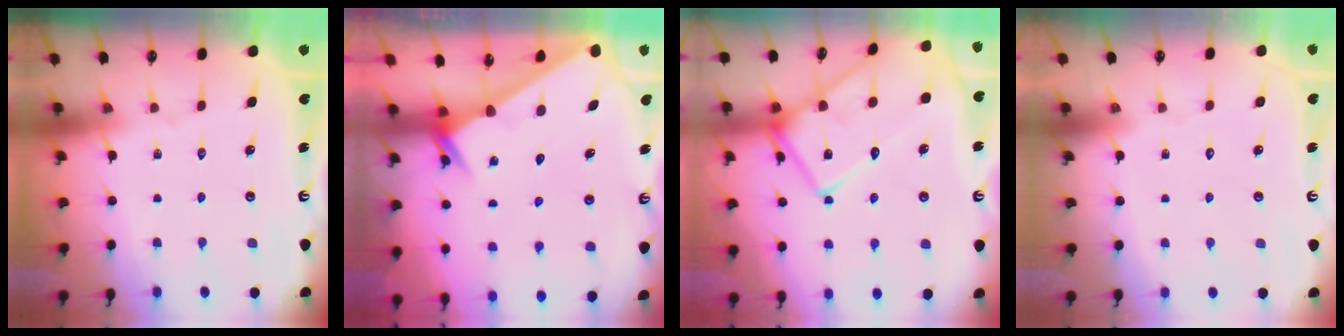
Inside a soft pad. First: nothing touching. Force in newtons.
{"total": 2.5, "press": 2.5, "slide": 0.1}
{"total": 16.6, "press": 16.6, "slide": 1.1}
{"total": 1.8, "press": 1.8, "slide": 0.1}